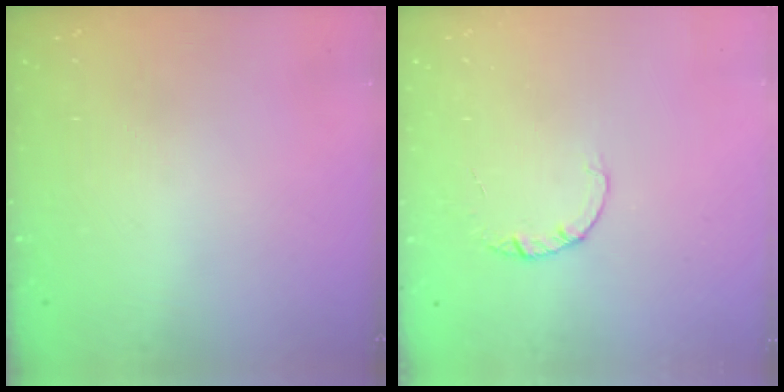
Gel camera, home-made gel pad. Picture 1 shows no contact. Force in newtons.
{"total": 1.4, "press": 1.4, "slide": 0.2}